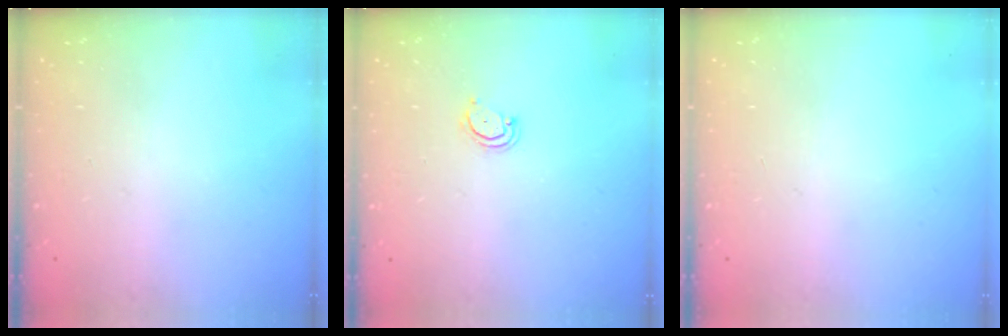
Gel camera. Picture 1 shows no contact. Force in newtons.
{"total": 3.3, "press": 3.3, "slide": 0.2}
{"total": 0.0}